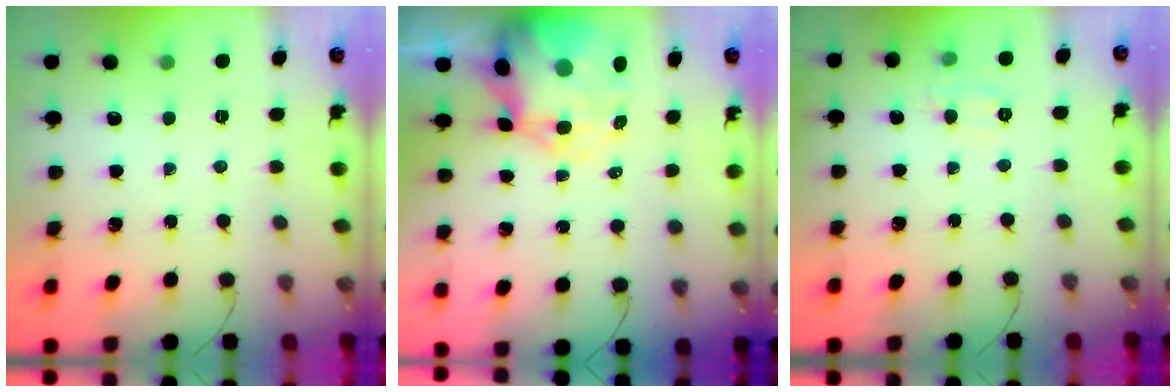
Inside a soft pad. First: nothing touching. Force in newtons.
{"total": 12.9, "press": 12.4, "slide": 3.7}
{"total": 6.3, "press": 6.1, "slide": 1.5}